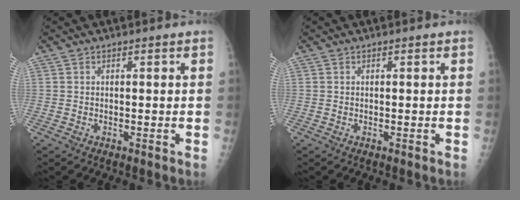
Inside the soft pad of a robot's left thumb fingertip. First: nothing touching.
{"total": 0.0}